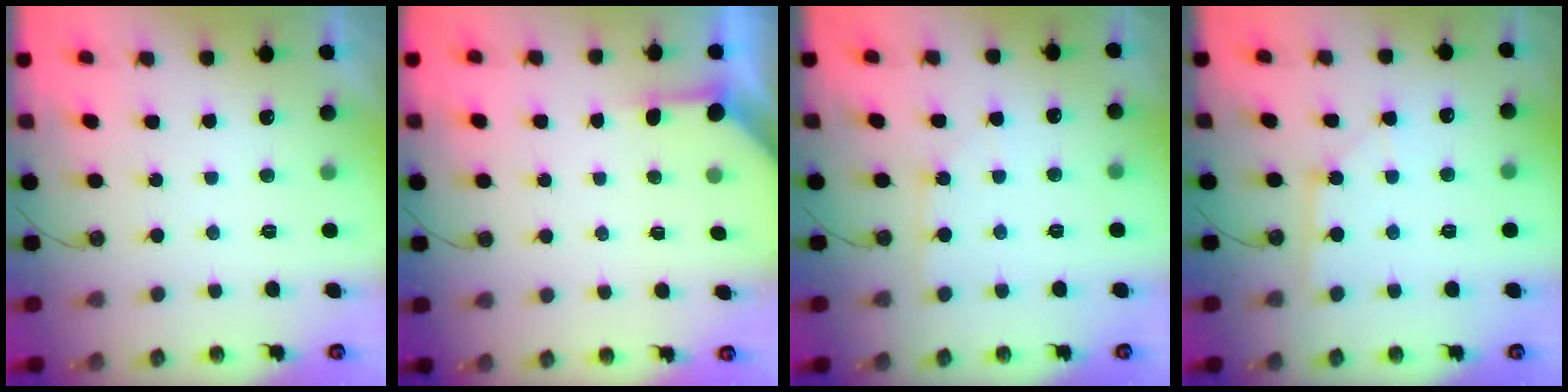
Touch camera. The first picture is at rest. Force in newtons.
{"total": 2.4, "press": 2.4, "slide": 0.4}
{"total": 2.8, "press": 2.7, "slide": 0.4}
{"total": 2.1, "press": 2.1, "slide": 0.3}